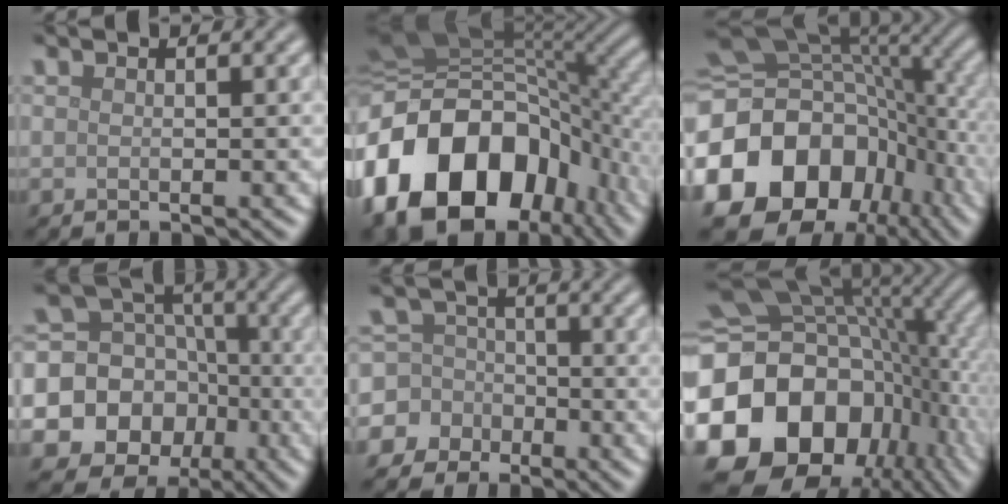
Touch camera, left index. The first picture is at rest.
{"total": 19.5, "force": [-6.1, 13.8, 12.4], "torque": [-0.272, -0.021, -0.106]}
{"total": 18.3, "force": [-6.4, 14.1, 9.7], "torque": [-0.224, -0.018, -0.105]}
{"total": 16.6, "force": [-5.4, 15.2, 3.8], "torque": [-0.109, -0.027, -0.098]}
{"total": 7.6, "force": [-2.6, 7.1, 0.7], "torque": [-0.015, 0.013, -0.081]}
{"total": 21.5, "force": [-5.3, 16.8, 12.4], "torque": [-0.270, -0.020, -0.080]}